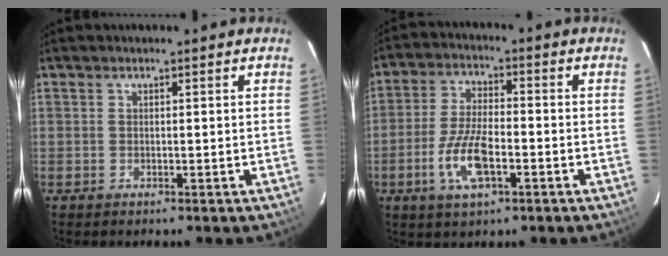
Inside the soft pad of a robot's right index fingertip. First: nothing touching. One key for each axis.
{"total": 9.4, "fx": -3.7, "fy": 3.4, "fz": 7.9, "tx": -0.167, "ty": -0.005, "tz": -0.069}